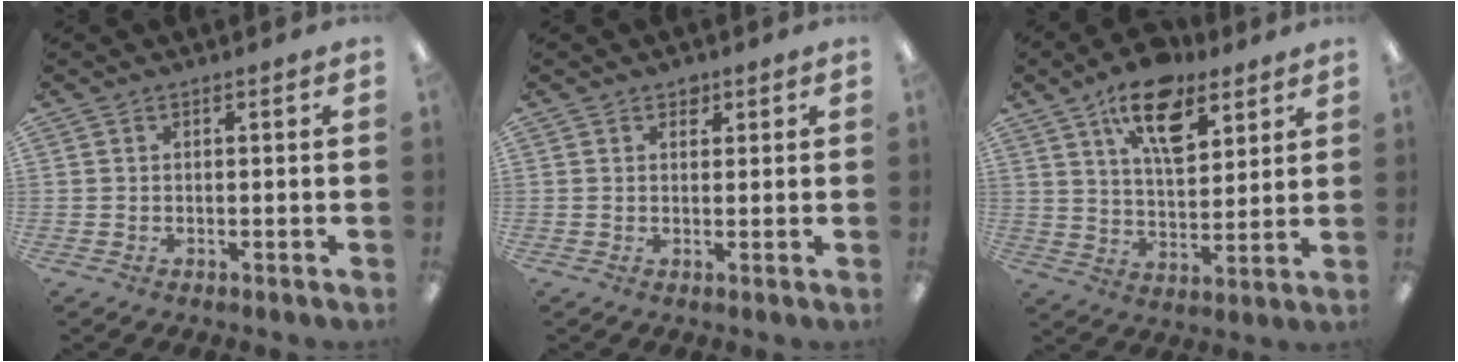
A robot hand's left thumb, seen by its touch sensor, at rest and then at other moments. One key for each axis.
{"total": 1.9, "fx": 1.4, "fy": 1.2, "fz": 0.5, "tx": 0.005, "ty": -0.005, "tz": 0.022}
{"total": 14.8, "fx": 9.3, "fy": 7.2, "fz": 9.0, "tx": -0.140, "ty": -0.036, "tz": 0.162}